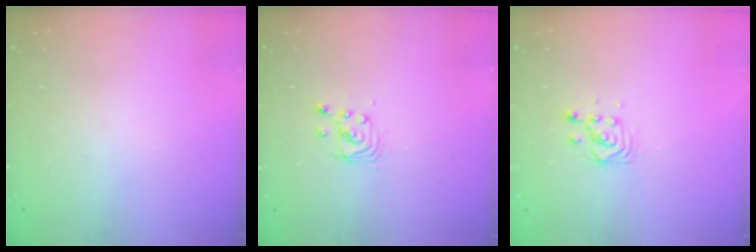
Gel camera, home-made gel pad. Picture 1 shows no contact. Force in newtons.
{"total": 2.9, "press": 2.9, "slide": 0.0}
{"total": 3.7, "press": 3.7, "slide": 0.3}